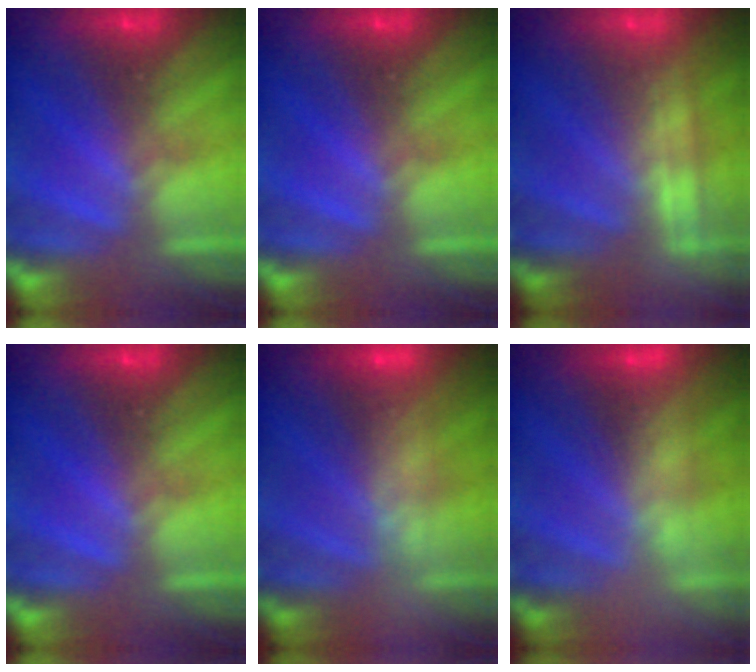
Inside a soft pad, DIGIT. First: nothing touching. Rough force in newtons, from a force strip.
{"total": 0.0}
{"total": 2.3}
{"total": 0.0}
{"total": 2.4}
{"total": 2.5}